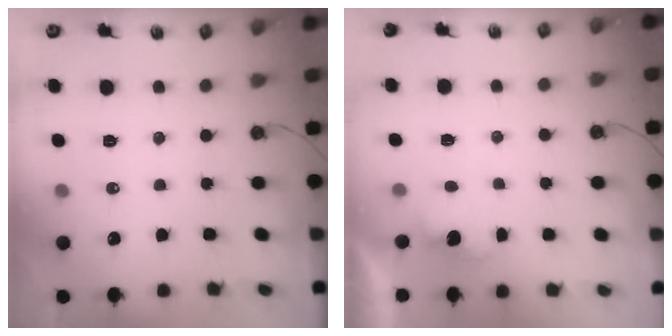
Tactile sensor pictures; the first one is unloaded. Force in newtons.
{"total": 1.5, "press": 1.3, "slide": 0.8}